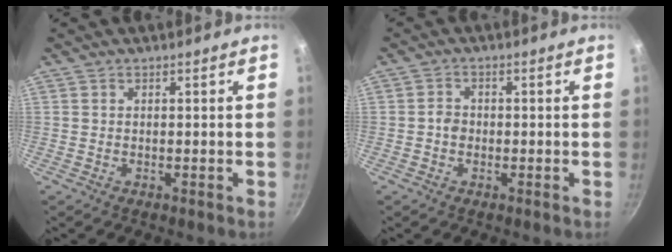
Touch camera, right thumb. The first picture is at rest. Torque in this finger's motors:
{"motor_torque": [0.59, 0.11, 0.48, 0.06, -0.01]}